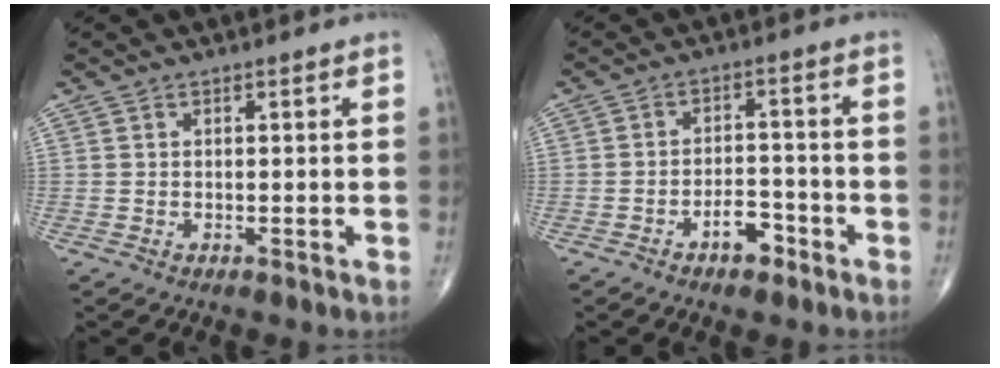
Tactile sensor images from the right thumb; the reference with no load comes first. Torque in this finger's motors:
{"motor_torque": [1.41, 0.31, 0.36, -0.63, 0.07]}